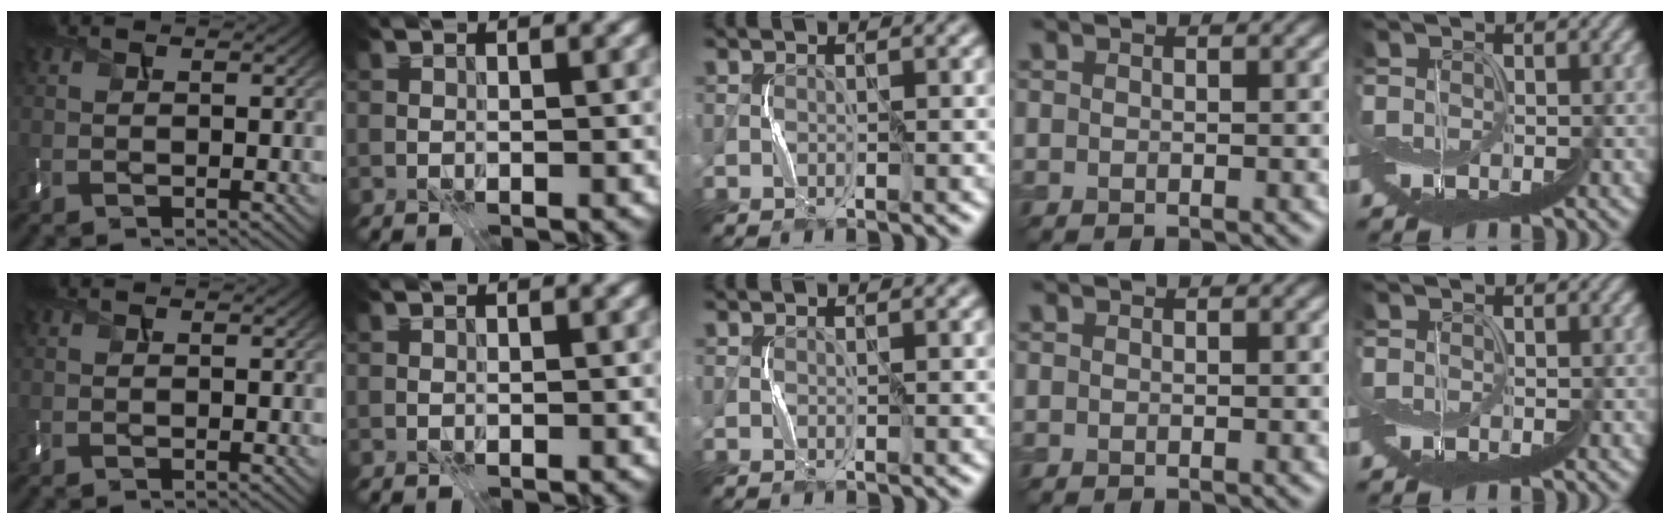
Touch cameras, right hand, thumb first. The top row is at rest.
{}